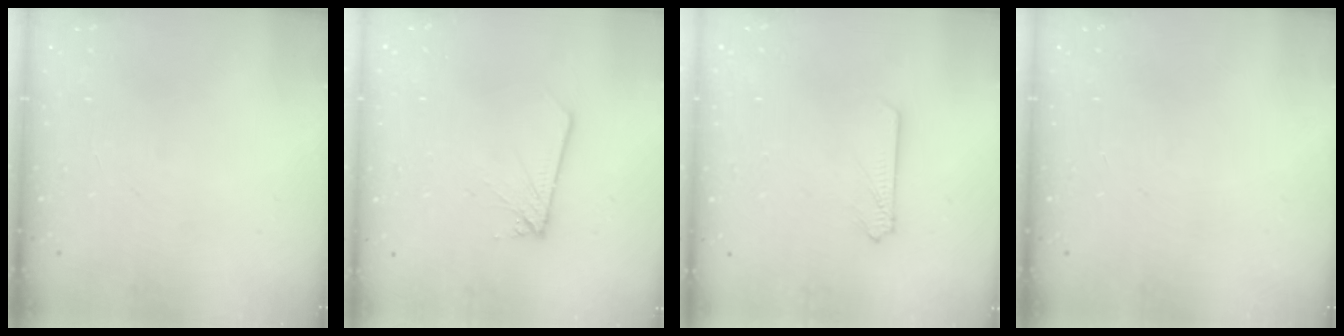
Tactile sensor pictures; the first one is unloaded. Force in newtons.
{"total": 1.6, "press": 1.6, "slide": 0.1}
{"total": 2.7, "press": 2.7, "slide": 0.2}
{"total": 0.0}